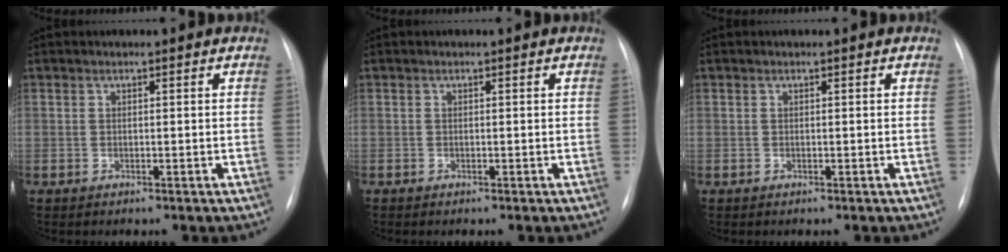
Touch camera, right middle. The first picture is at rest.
{"total": 0.0}
{"total": 0.0}